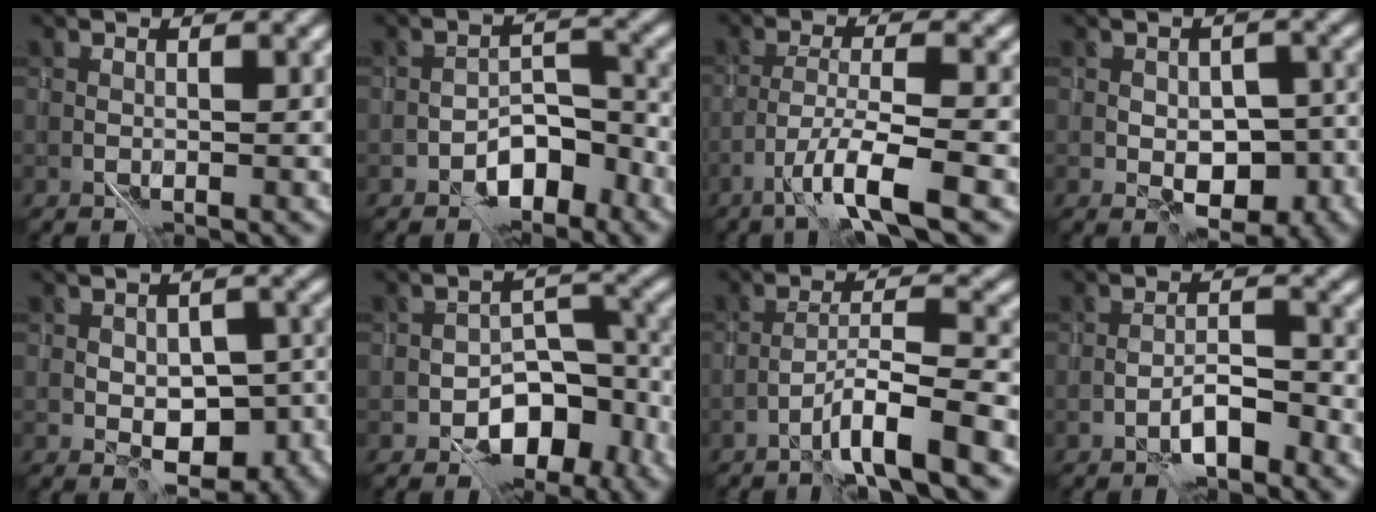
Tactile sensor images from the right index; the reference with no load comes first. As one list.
[{"total": 4.9, "force": [-3.5, 2.3, 2.7], "torque": [-0.021, 0.013, -0.059]}, {"total": 4.4, "force": [-2.7, -0.2, 3.5], "torque": [-0.056, 0.008, -0.059]}, {"total": 6.2, "force": [-1.8, 3.6, 4.7], "torque": [-0.054, -0.007, -0.018]}, {"total": 7.7, "force": [-2.4, 4.6, 5.7], "torque": [-0.068, -0.007, -0.019]}, {"total": 7.9, "force": [-4.4, 4.6, 4.7], "torque": [-0.035, 0.014, -0.072]}, {"total": 4.9, "force": [-3.2, -0.2, 3.7], "torque": [-0.053, 0.020, -0.062]}, {"total": 2.9, "force": [-2.1, 0.8, 1.9], "torque": [-0.023, 0.011, -0.038]}]